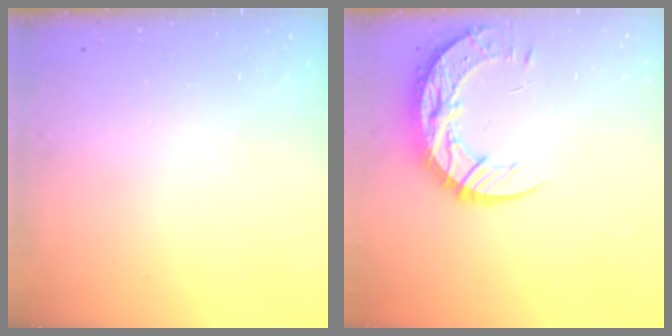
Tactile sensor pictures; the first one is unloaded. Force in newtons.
{"total": 13.9, "press": 13.8, "slide": 1.0}